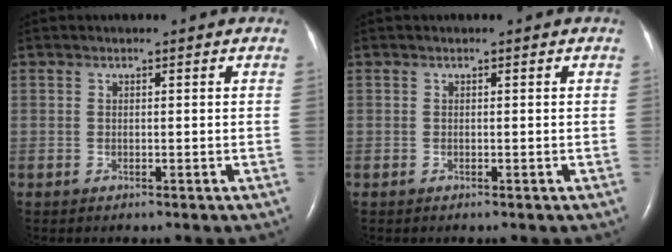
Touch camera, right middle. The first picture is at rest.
{"total": 0.0}